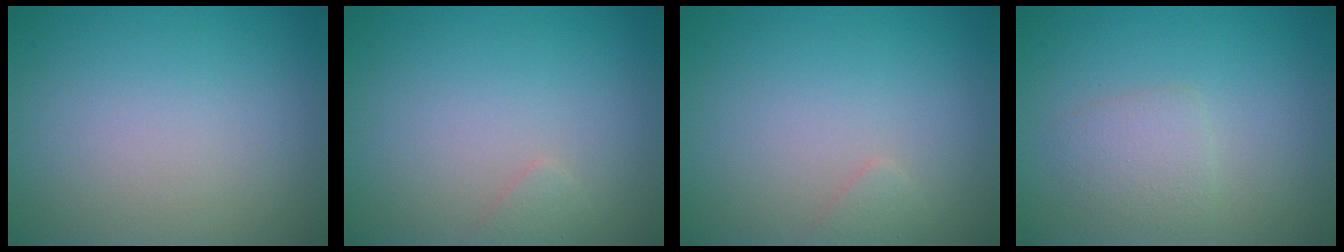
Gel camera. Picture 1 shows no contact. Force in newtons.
{"total": 0.9, "press": 0.9, "slide": 0.1}
{"total": 0.9, "press": 0.9, "slide": 0.1}
{"total": 1.9, "press": 1.9, "slide": 0.1}